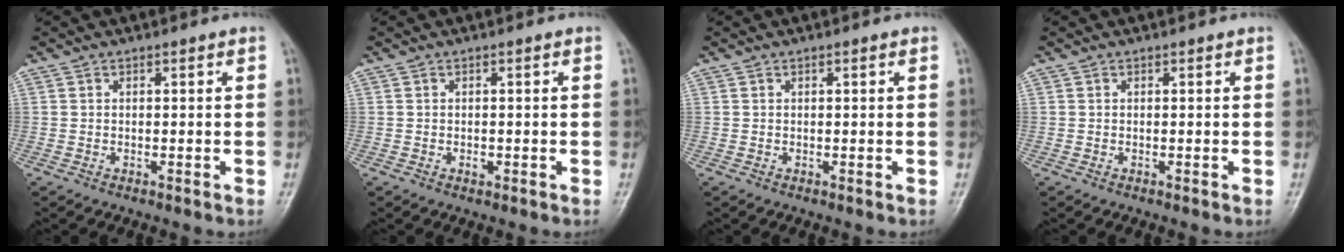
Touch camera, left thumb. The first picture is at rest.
{"total": 1.1, "force": [-0.3, 0.7, 0.8], "torque": [-0.008, 0.003, -0.004]}
{"total": 0.7, "force": [0.3, 0.1, 0.6], "torque": [-0.012, 0.002, 0.002]}
{"total": 0.0}